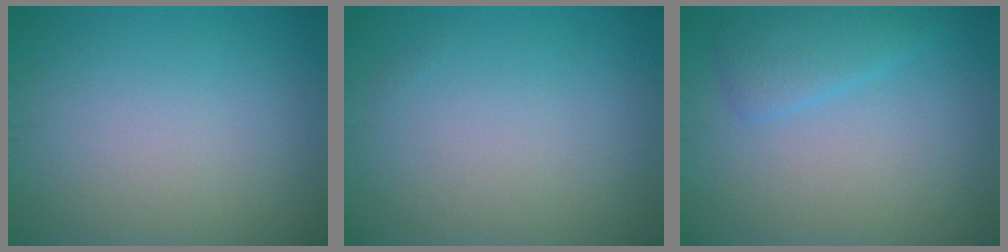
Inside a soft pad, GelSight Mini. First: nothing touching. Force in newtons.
{"total": 0.0}
{"total": 2.4, "press": 2.4, "slide": 0.2}